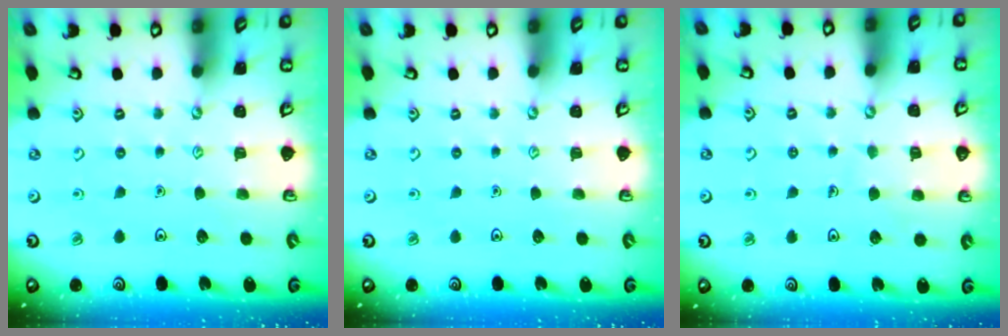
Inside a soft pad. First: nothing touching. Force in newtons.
{"total": 0.0}
{"total": 4.3, "press": 4.3, "slide": 0.4}